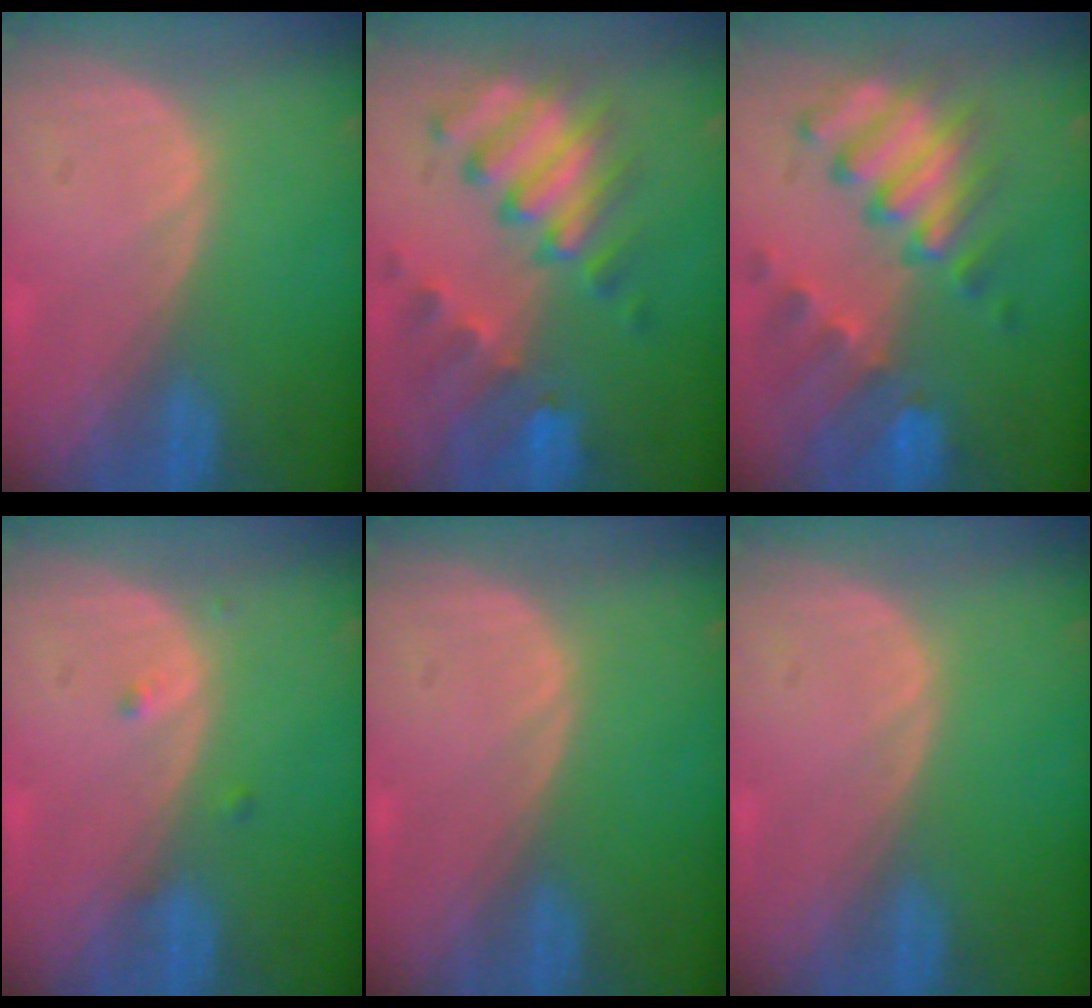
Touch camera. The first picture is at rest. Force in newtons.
{"total": 10.0, "press": 8.9, "slide": 4.6}
{"total": 10.4, "press": 9.0, "slide": 5.3}
{"total": 1.1, "press": 1.1, "slide": 0.1}
{"total": 0.0}
{"total": 0.0}